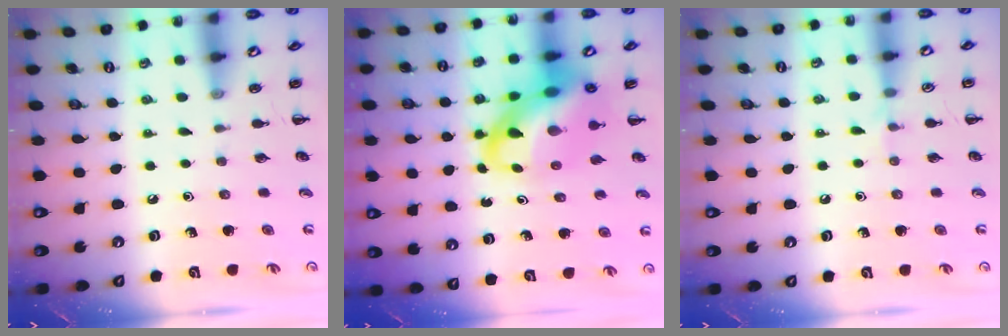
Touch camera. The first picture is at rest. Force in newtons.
{"total": 16.7, "press": 16.1, "slide": 4.4}
{"total": 4.4, "press": 4.2, "slide": 1.4}